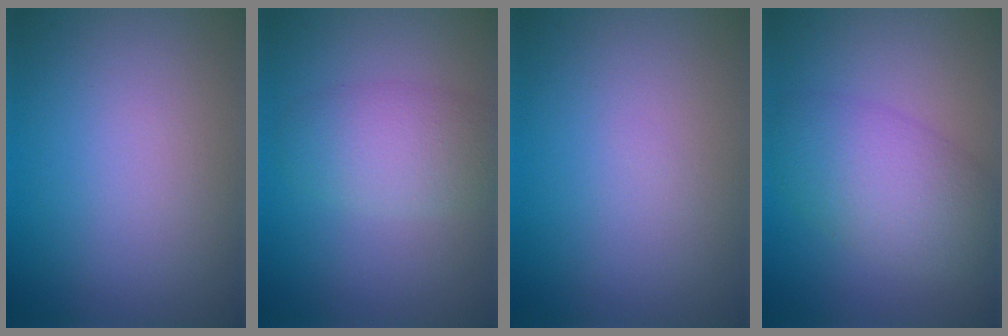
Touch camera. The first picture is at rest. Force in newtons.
{"total": 3.7, "press": 3.7, "slide": 0.1}
{"total": 0.0}
{"total": 5.4, "press": 5.4, "slide": 0.2}